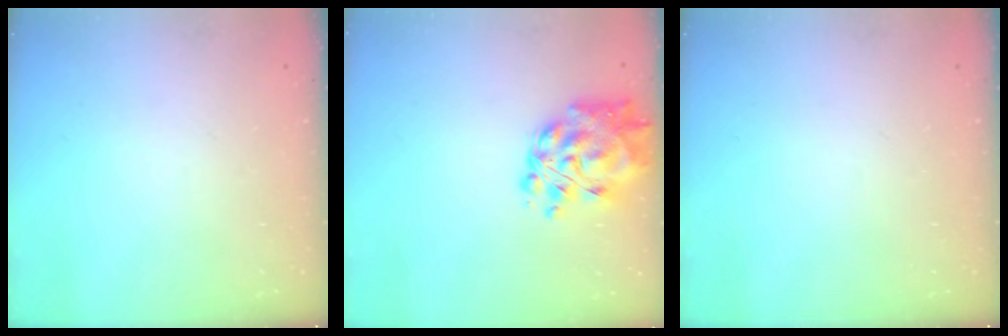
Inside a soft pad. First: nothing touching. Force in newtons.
{"total": 12.9, "press": 12.3, "slide": 4.1}
{"total": 0.0}